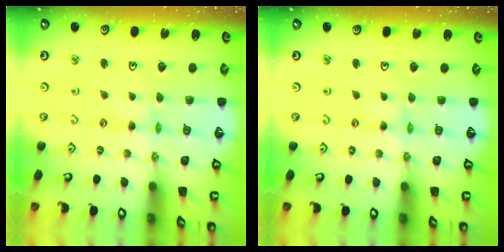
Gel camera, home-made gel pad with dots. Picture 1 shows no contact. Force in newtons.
{"total": 1.2, "press": 1.2, "slide": 0.3}